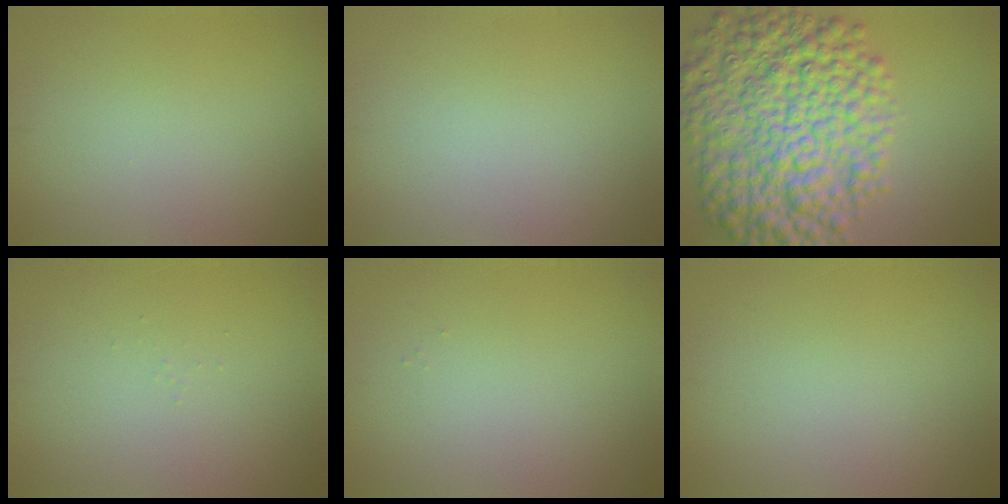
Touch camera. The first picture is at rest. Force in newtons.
{"total": 0.0}
{"total": 11.7, "press": 11.7, "slide": 0.2}
{"total": 0.0}
{"total": 0.0}
{"total": 0.0}